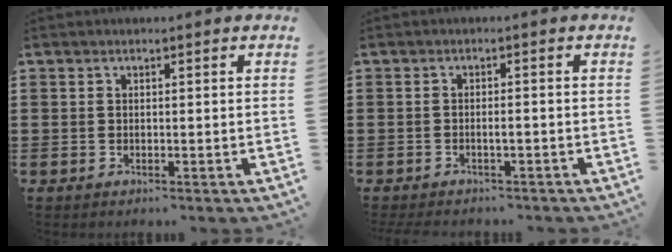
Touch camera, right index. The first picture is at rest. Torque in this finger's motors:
{"motor_torque": [0.06, -0.04, 0.13, 0.09]}